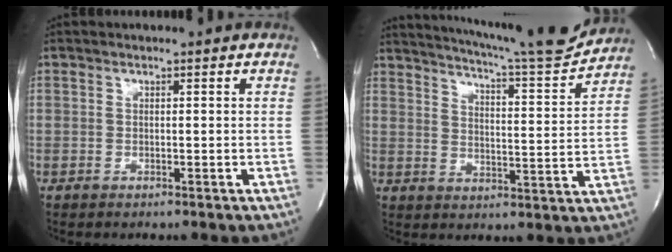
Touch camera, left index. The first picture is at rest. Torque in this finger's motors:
{"motor_torque": [0.47, -0.82, 0.30, 0.07]}